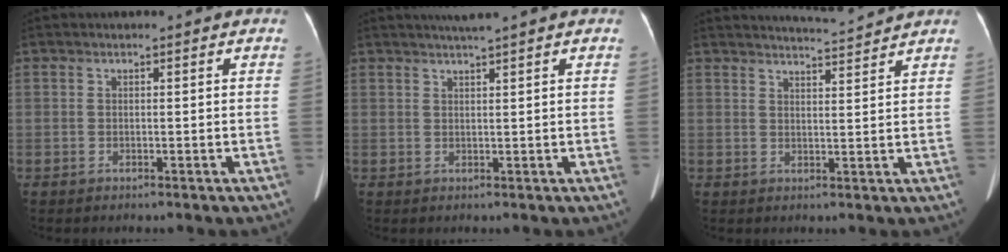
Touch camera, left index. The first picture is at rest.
{"total": 2.7, "force": [2.2, -0.7, 1.3], "torque": [-0.018, 0.010, 0.041]}
{"total": 5.1, "force": [5.0, -0.9, 0.5], "torque": [-0.017, 0.002, 0.072]}